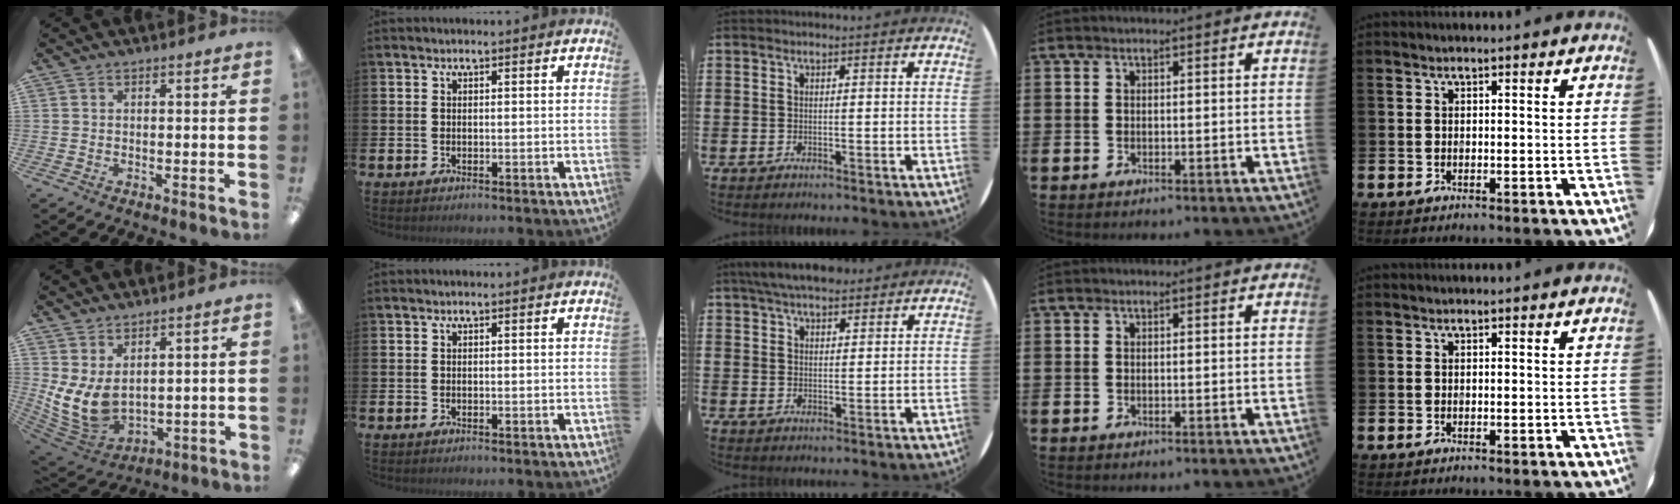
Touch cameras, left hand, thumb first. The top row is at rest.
{"thumb": {"total": 9.5, "force": [2.1, 6.2, 7.0], "torque": [-0.173, -0.021, 0.045]}, "middle": {"total": 4.8, "force": [4.2, 1.4, 1.8], "torque": [-0.036, -0.008, 0.077]}}